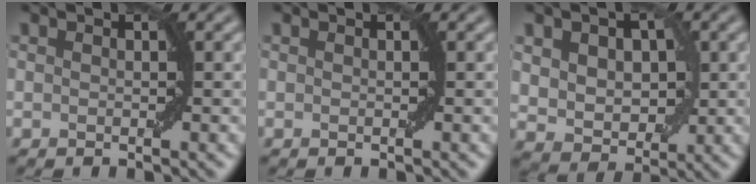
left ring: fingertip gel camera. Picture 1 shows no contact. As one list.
[{"total": 0.0}, {"total": 5.8, "force": [1.1, 4.0, 4.1], "torque": [-0.058, 0.007, 0.017]}]